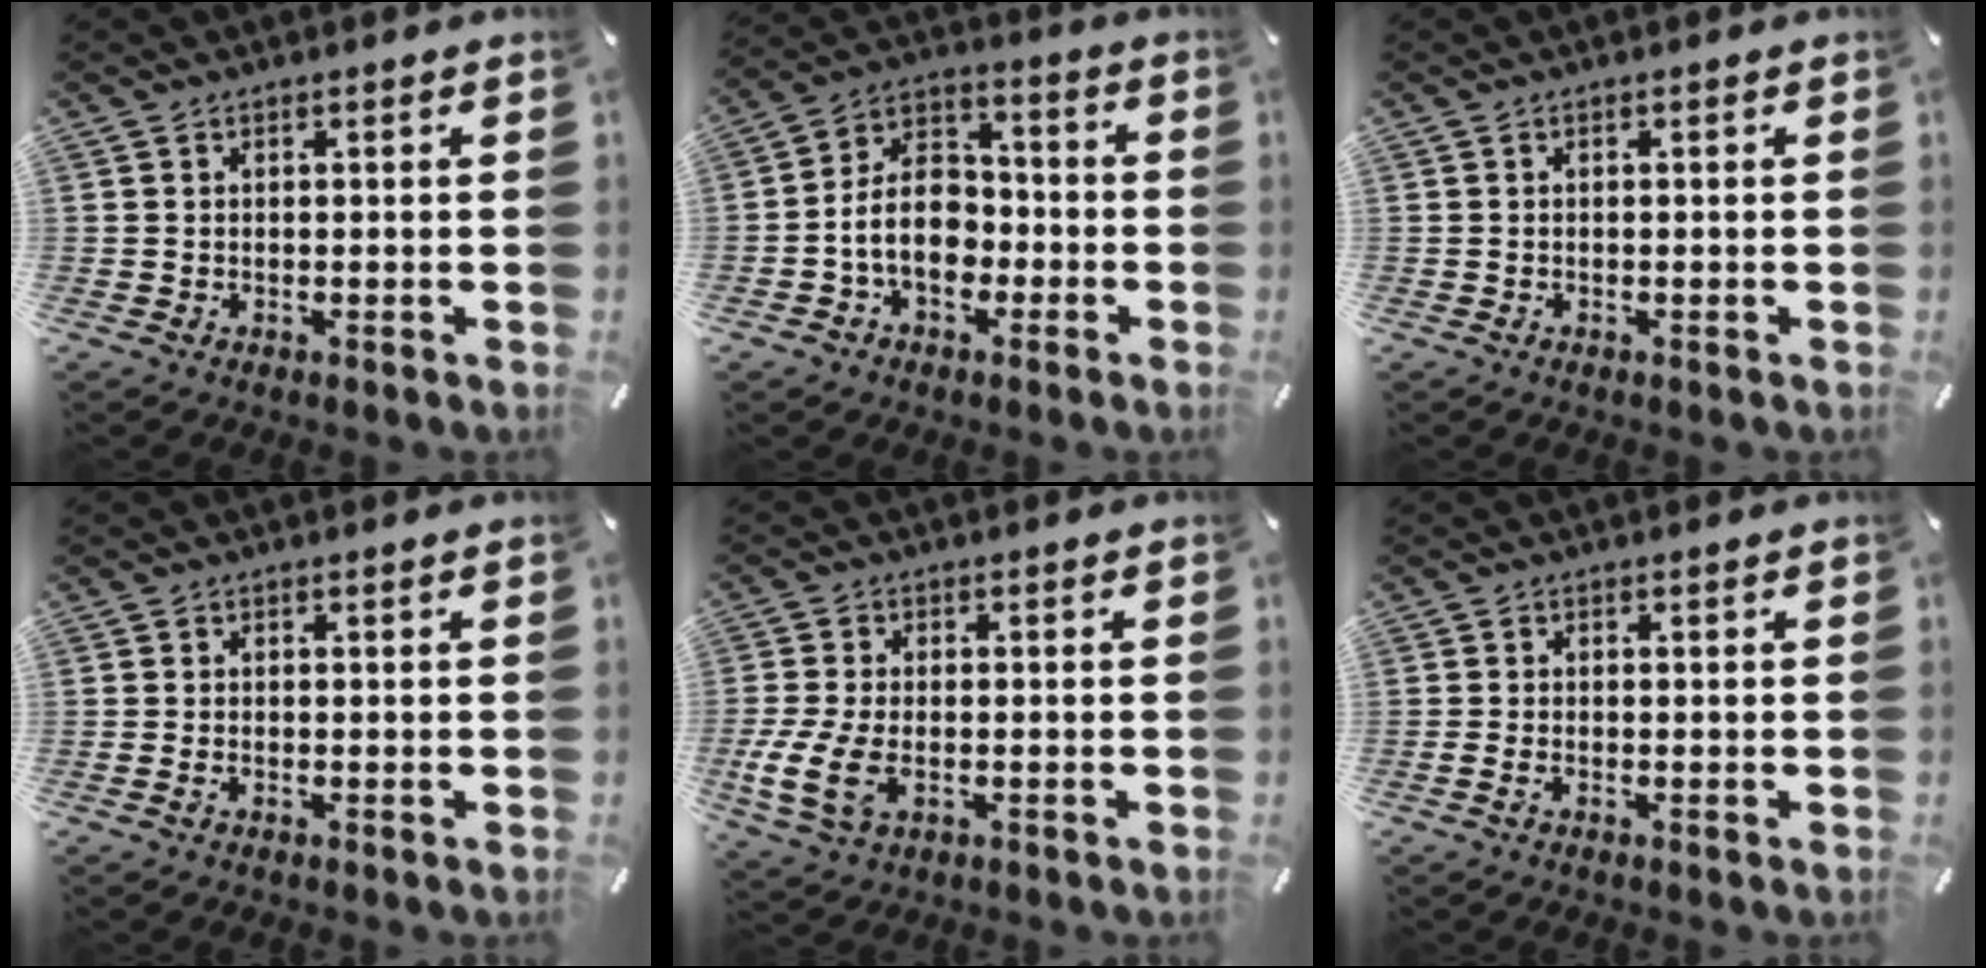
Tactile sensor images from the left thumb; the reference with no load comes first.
{"total": 12.0, "force": [-3.1, 9.0, 7.2], "torque": [-0.148, 0.024, -0.054]}
{"total": 0.0}
{"total": 0.9, "force": [-0.4, 0.3, 0.7], "torque": [-0.014, -0.003, -0.006]}
{"total": 8.9, "force": [-2.1, 5.2, 6.9], "torque": [-0.154, -0.005, -0.034]}
{"total": 1.3, "force": [-0.6, 0.5, 1.0], "torque": [-0.021, -0.001, -0.009]}